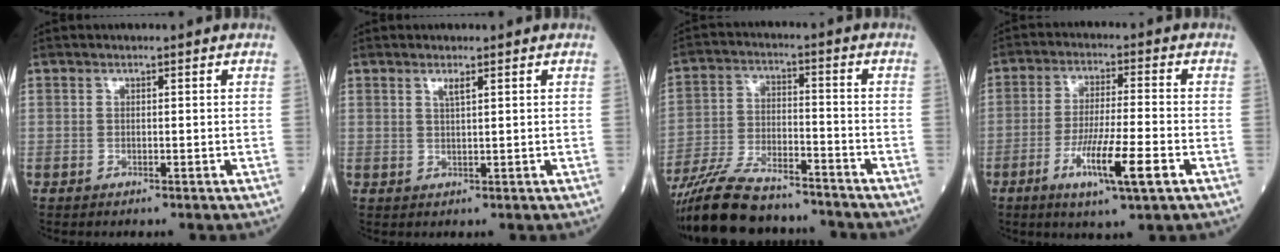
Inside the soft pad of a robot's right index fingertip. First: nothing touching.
{"total": 1.5, "force": [0.9, 0.0, 1.2], "torque": [-0.023, -0.002, 0.018]}
{"total": 16.5, "force": [-14.8, 3.5, 6.4], "torque": [-0.132, -0.006, -0.248]}
{"total": 9.8, "force": [-4.1, 0.3, 8.9], "torque": [-0.163, -0.016, -0.072]}